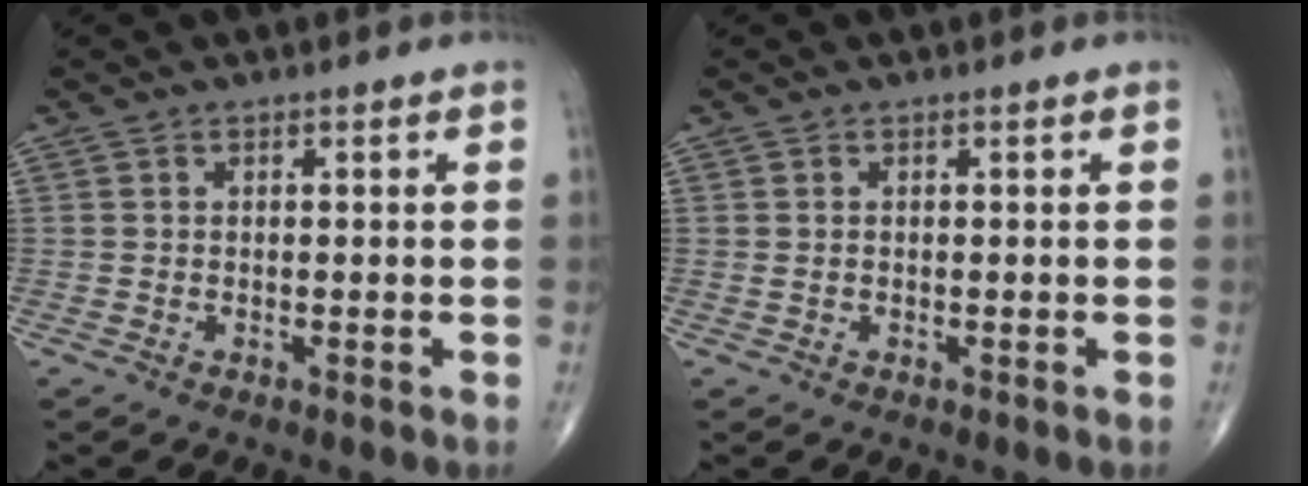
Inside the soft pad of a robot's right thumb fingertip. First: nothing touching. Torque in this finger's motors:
{"motor_torque": [-0.13, -0.02, 0.06, 0.08, -0.03]}